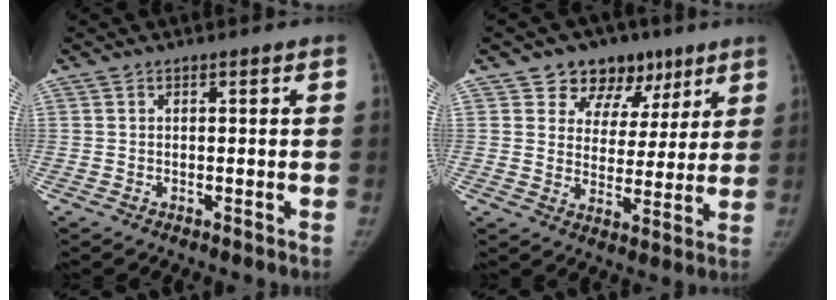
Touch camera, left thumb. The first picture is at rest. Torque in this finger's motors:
{"motor_torque": [-0.01, -0.15, 0.73, -0.23, 0.00]}